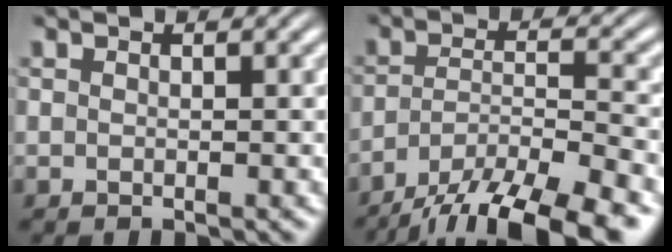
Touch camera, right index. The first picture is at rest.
{"total": 8.9, "force": [-6.7, 3.1, 5.0], "torque": [-0.076, -0.019, -0.098]}